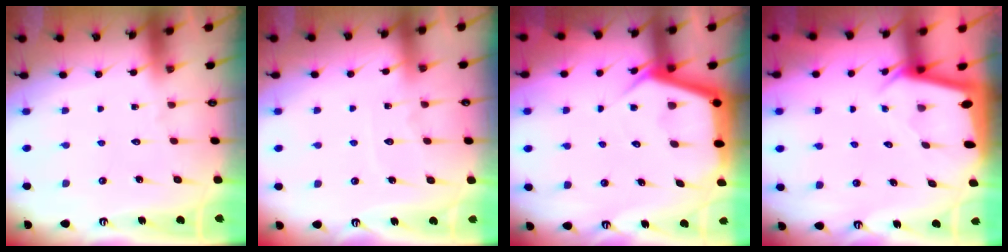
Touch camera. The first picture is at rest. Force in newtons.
{"total": 6.3, "press": 6.3, "slide": 0.5}
{"total": 6.6, "press": 6.6, "slide": 0.5}
{"total": 2.0, "press": 2.0, "slide": 0.1}